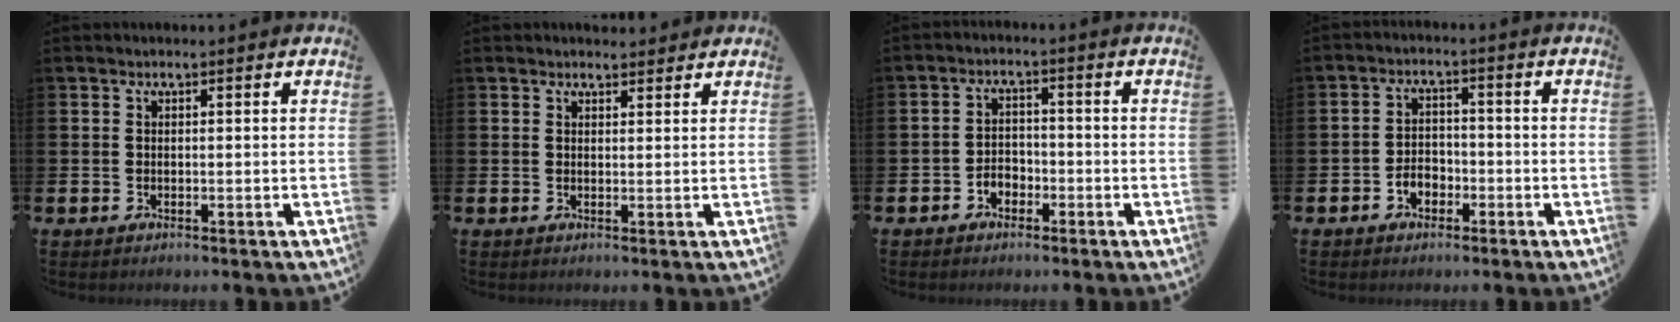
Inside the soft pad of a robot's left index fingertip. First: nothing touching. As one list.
[{"total": 1.8, "force": [1.7, 0.5, 0.0], "torque": [0.004, -0.004, 0.030]}, {"total": 2.6, "force": [-1.8, 1.7, 0.7], "torque": [-0.025, 0.011, -0.038]}, {"total": 2.9, "force": [-1.7, 2.0, 1.2], "torque": [-0.026, 0.007, -0.038]}]